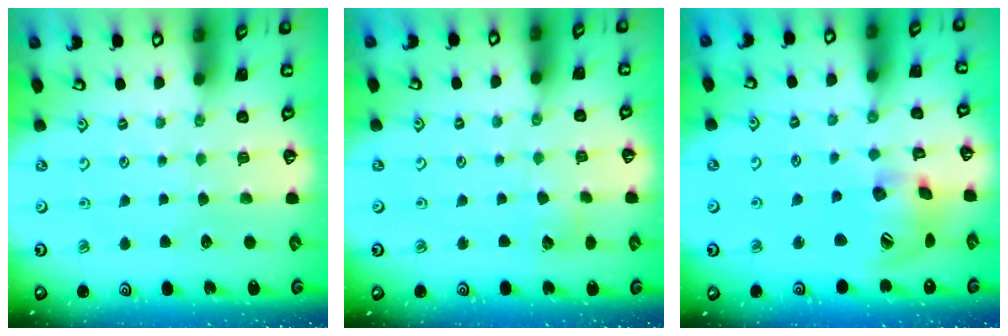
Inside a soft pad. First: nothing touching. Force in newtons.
{"total": 5.2, "press": 5.1, "slide": 0.5}
{"total": 18.1, "press": 17.9, "slide": 2.4}